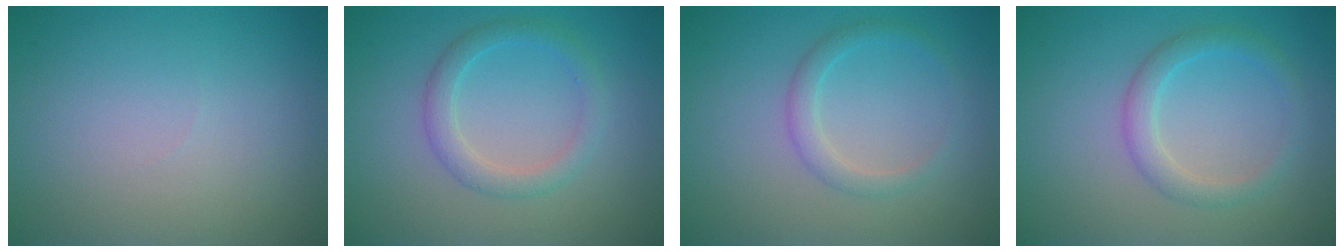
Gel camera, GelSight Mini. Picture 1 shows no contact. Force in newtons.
{"total": 2.4, "press": 2.4, "slide": 0.2}
{"total": 1.8, "press": 1.8, "slide": 0.1}
{"total": 2.4, "press": 2.4, "slide": 0.1}